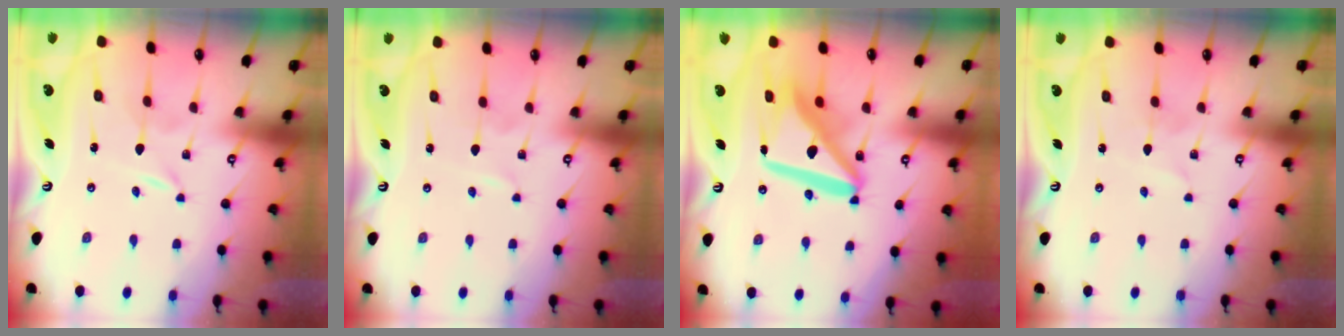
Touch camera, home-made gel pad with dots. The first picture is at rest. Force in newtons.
{"total": 1.6, "press": 1.6, "slide": 0.2}
{"total": 18.0, "press": 17.9, "slide": 2.2}
{"total": 1.5, "press": 1.5, "slide": 0.2}